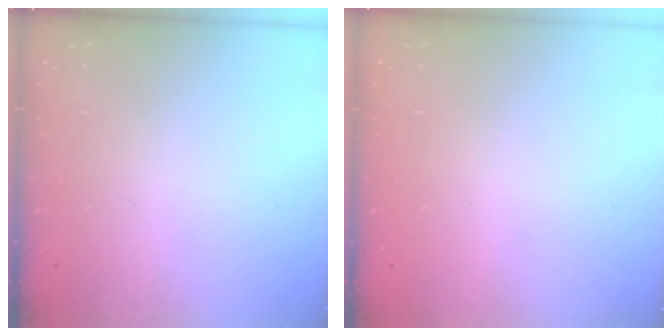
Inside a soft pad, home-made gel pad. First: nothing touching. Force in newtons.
{"total": 0.0}